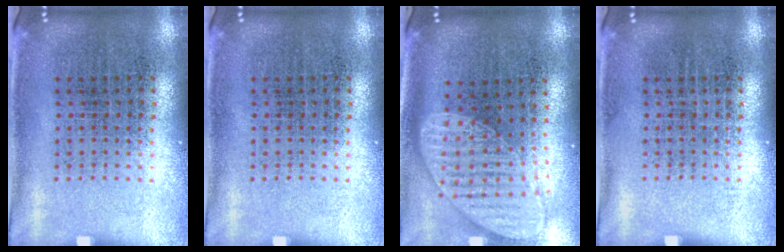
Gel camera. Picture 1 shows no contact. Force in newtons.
{"total": 0.0}
{"total": 1.9, "press": 1.5, "slide": 1.1}
{"total": 0.0}